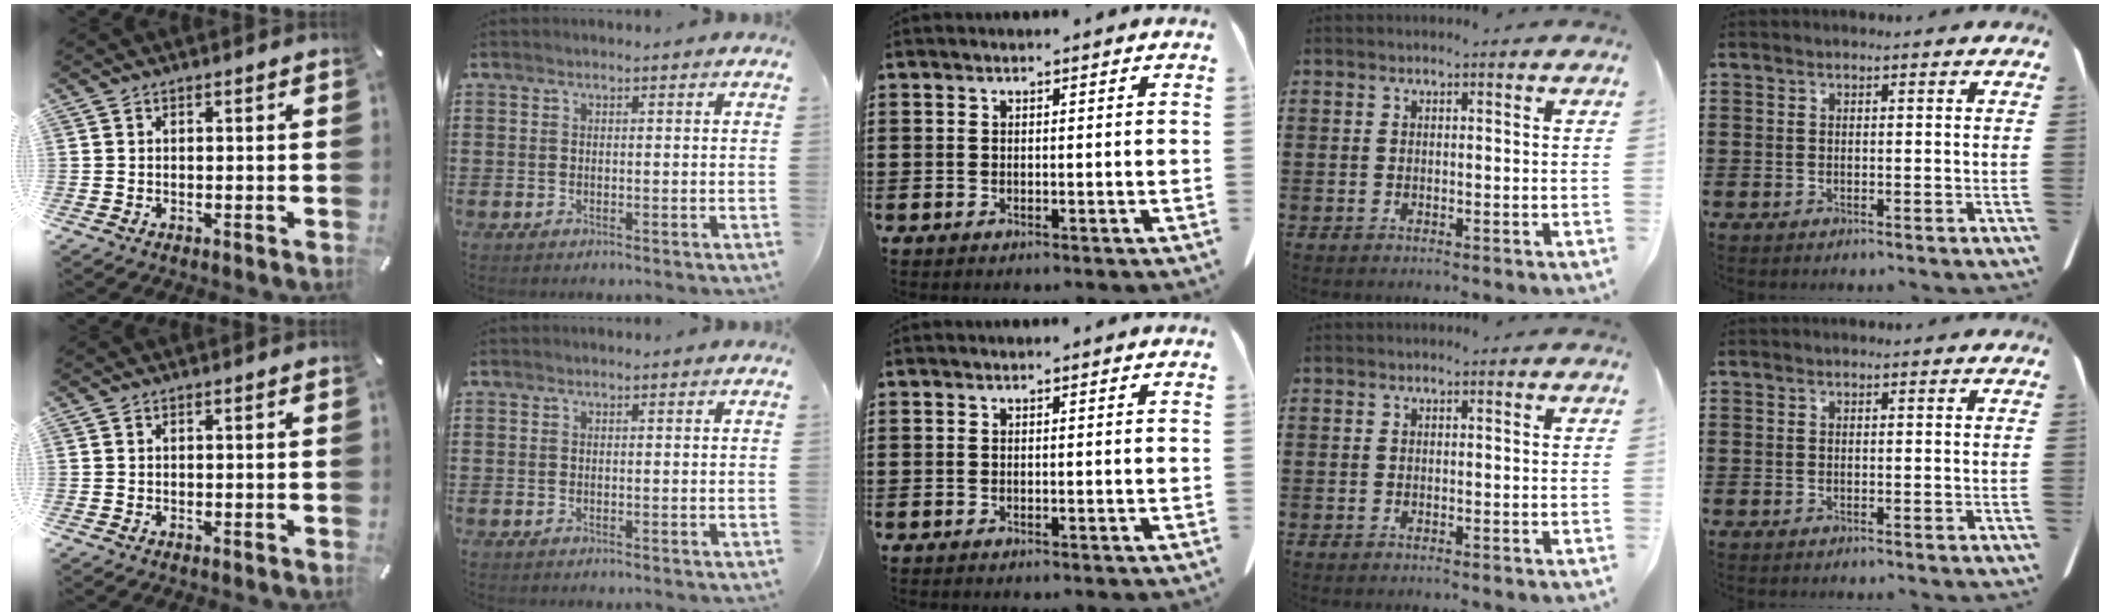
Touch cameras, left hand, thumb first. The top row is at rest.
{}